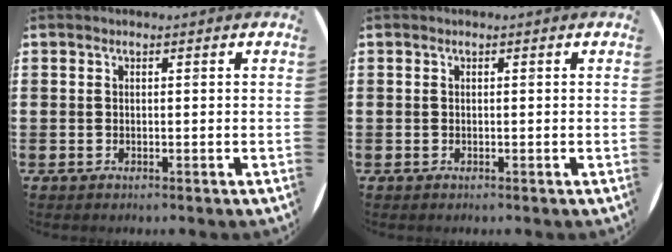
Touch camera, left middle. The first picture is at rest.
{"total": 0.0}